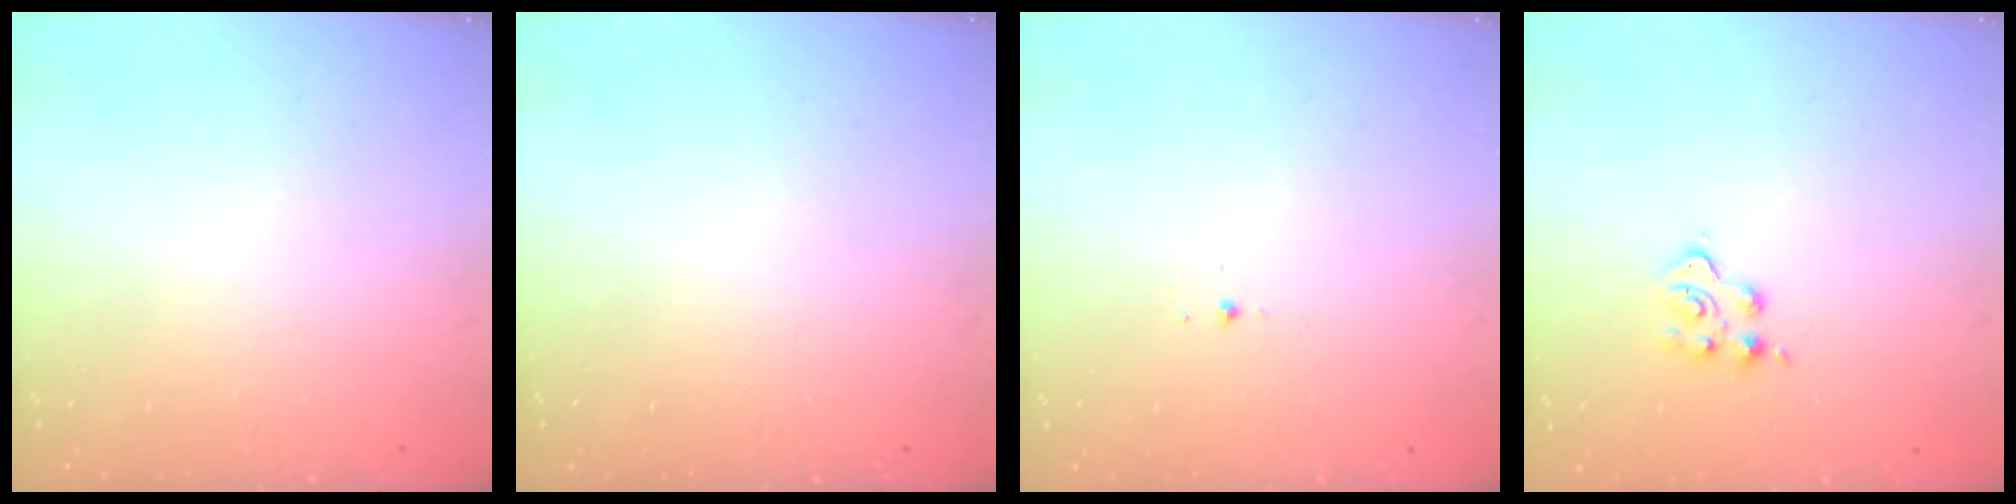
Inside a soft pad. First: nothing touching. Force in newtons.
{"total": 0.0}
{"total": 2.9, "press": 2.8, "slide": 0.8}
{"total": 4.6, "press": 4.6, "slide": 0.6}